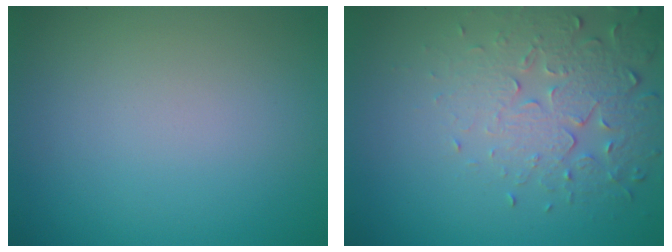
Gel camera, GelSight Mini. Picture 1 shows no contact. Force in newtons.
{"total": 5.1, "press": 3.8, "slide": 3.4}